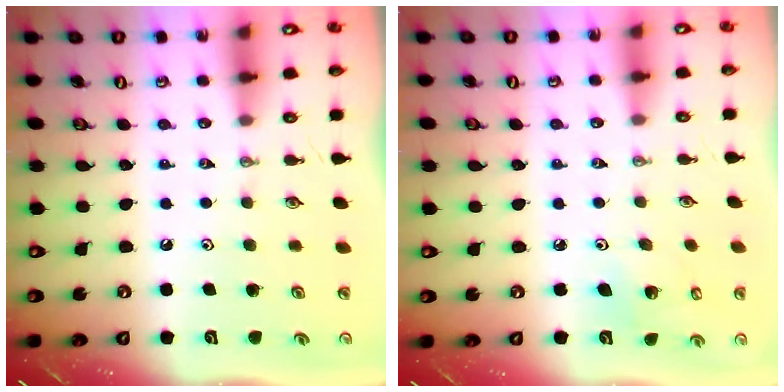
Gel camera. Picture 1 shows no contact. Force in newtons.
{"total": 3.9, "press": 3.7, "slide": 1.3}